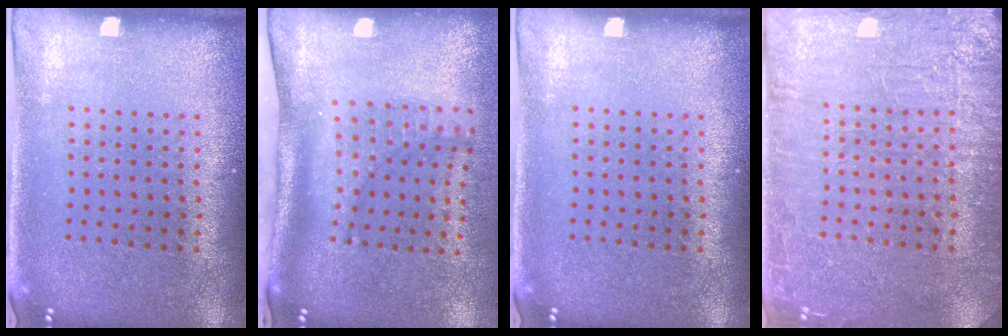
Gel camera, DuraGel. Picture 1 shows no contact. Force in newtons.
{"total": 2.2, "press": 1.5, "slide": 1.6}
{"total": 0.0}
{"total": 5.3, "press": 5.2, "slide": 0.8}